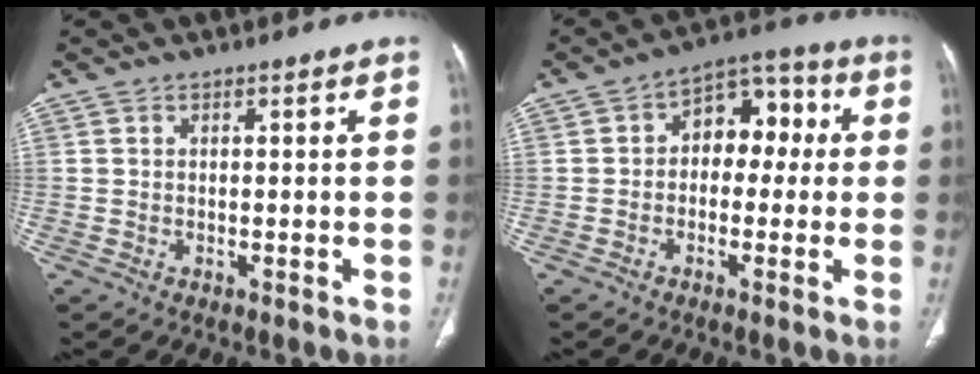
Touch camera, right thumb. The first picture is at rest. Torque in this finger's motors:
{"motor_torque": [0.11, 0.10, -0.02, 0.01, 0.13]}